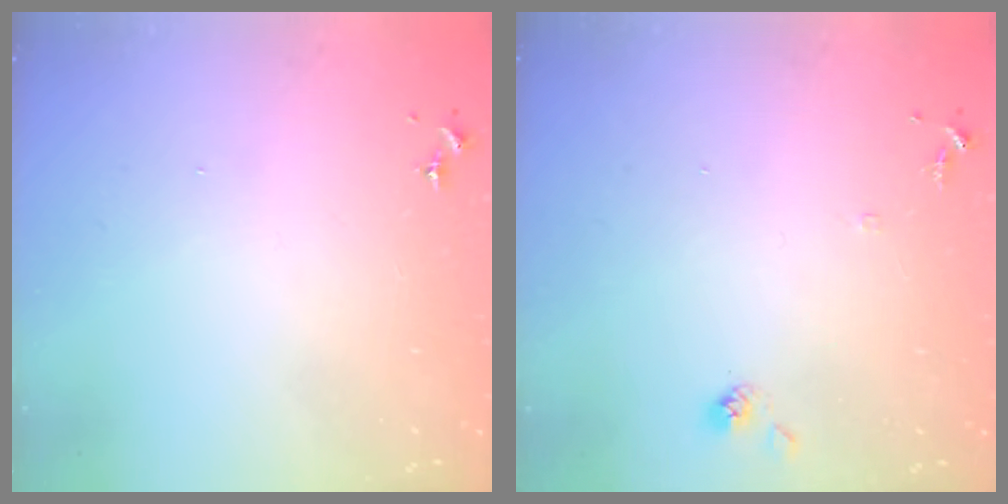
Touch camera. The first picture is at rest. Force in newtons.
{"total": 7.3, "press": 7.3, "slide": 0.4}